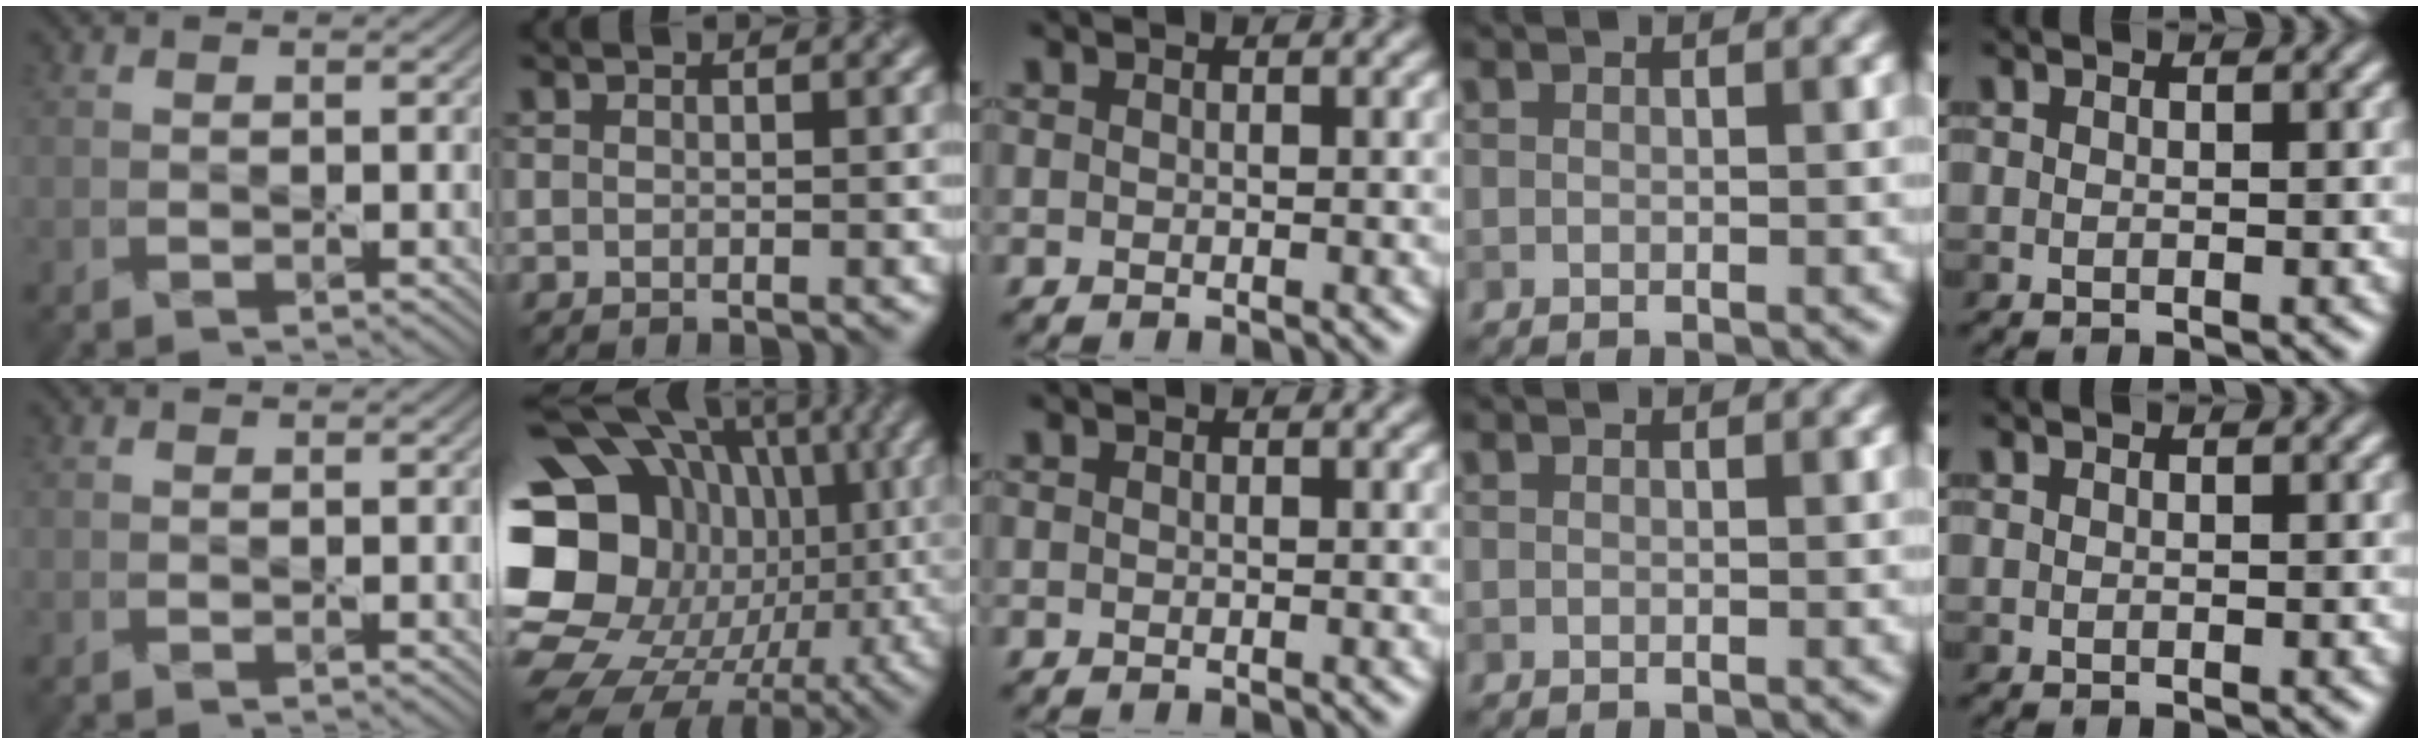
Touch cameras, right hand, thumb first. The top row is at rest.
{"index": {"total": 23.4, "force": [-0.7, 20.5, 11.1], "torque": [-0.219, 0.029, -0.041]}}